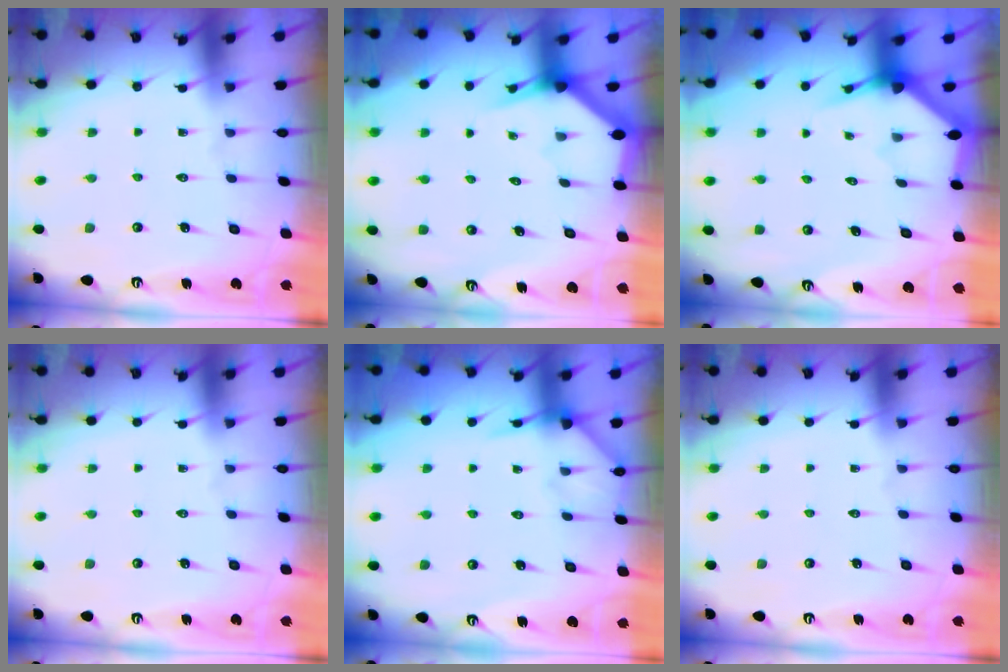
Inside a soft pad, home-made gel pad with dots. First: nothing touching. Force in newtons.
{"total": 2.6, "press": 2.6, "slide": 0.1}
{"total": 3.5, "press": 3.5, "slide": 0.1}
{"total": 0.0}
{"total": 6.2, "press": 6.2, "slide": 0.5}
{"total": 0.0}